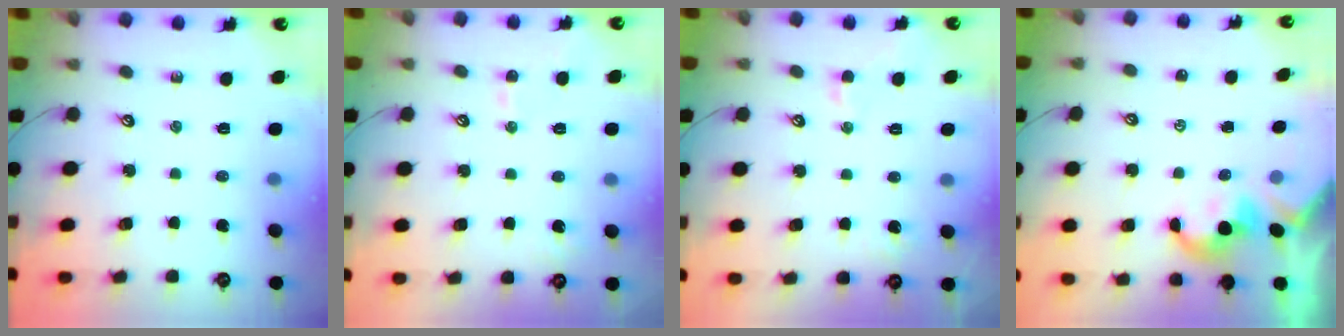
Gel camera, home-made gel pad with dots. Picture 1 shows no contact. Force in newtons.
{"total": 3.0, "press": 3.0, "slide": 0.5}
{"total": 1.7, "press": 1.6, "slide": 0.5}
{"total": 1.9, "press": 1.9, "slide": 0.2}